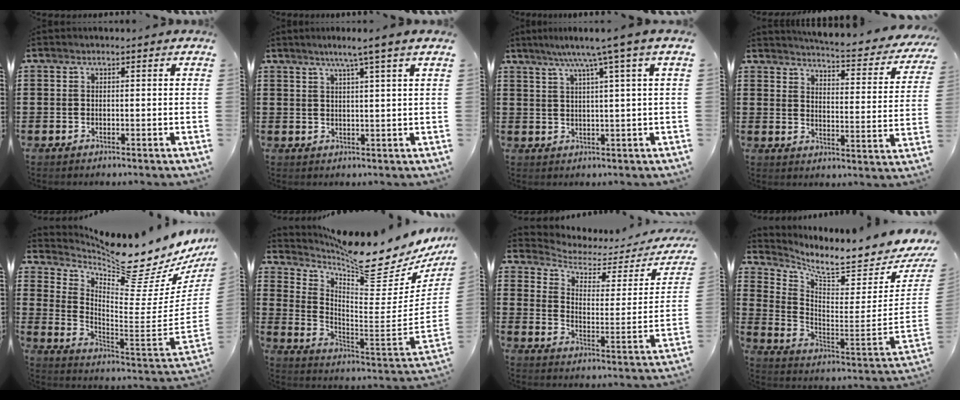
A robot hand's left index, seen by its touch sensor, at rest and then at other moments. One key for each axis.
{"total": 4.1, "fx": 2.8, "fy": -1.1, "fz": 2.8, "tx": -0.058, "ty": -0.007, "tz": 0.044}
{"total": 5.7, "fx": 3.4, "fy": -1.0, "fz": 4.5, "tx": -0.096, "ty": -0.006, "tz": 0.054}
{"total": 4.3, "fx": 4.0, "fy": -0.2, "fz": 1.4, "tx": -0.033, "ty": -0.045, "tz": 0.059}
{"total": 10.8, "fx": 9.8, "fy": 0.9, "fz": 4.4, "tx": -0.097, "ty": -0.105, "tz": 0.159}
{"total": 9.7, "fx": 8.6, "fy": 0.7, "fz": 4.5, "tx": -0.097, "ty": -0.093, "tz": 0.137}
{"total": 3.1, "fx": 2.3, "fy": 1.4, "fz": 1.4, "tx": -0.049, "ty": -0.018, "tz": 0.031}
{"total": 5.8, "fx": 5.2, "fy": -0.2, "fz": 2.6, "tx": -0.067, "ty": -0.071, "tz": 0.078}